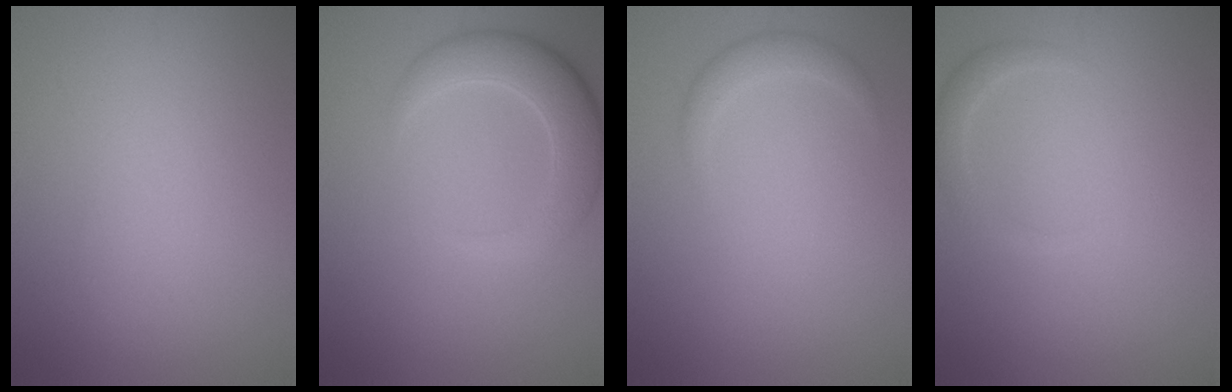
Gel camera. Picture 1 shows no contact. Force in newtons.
{"total": 4.7, "press": 4.7, "slide": 0.4}
{"total": 1.5, "press": 1.5, "slide": 0.1}
{"total": 1.4, "press": 1.4, "slide": 0.1}